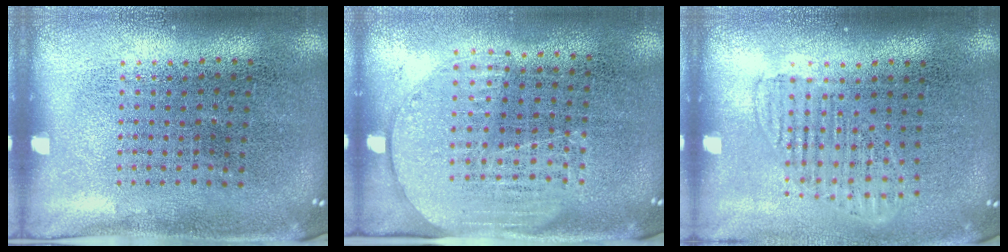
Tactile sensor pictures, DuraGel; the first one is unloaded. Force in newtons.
{"total": 1.6, "press": 1.4, "slide": 0.8}
{"total": 1.4, "press": 1.2, "slide": 0.7}